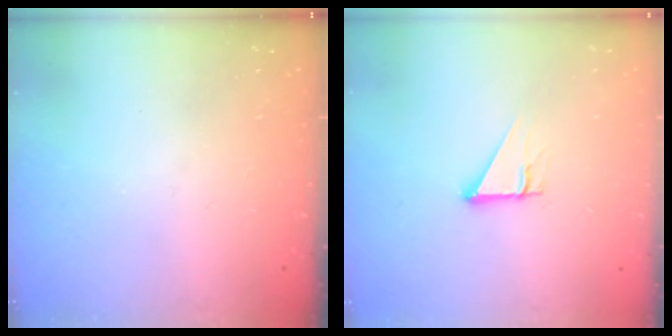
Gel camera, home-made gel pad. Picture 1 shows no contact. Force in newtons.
{"total": 3.8, "press": 3.8, "slide": 0.3}